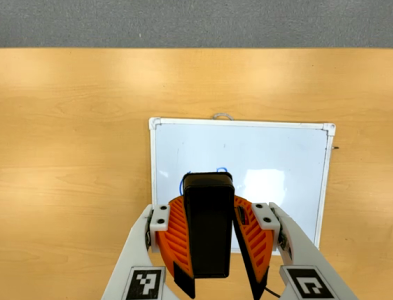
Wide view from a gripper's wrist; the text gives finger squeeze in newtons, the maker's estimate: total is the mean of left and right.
{"total": 10.0, "left": 9.1, "right": 10.8}